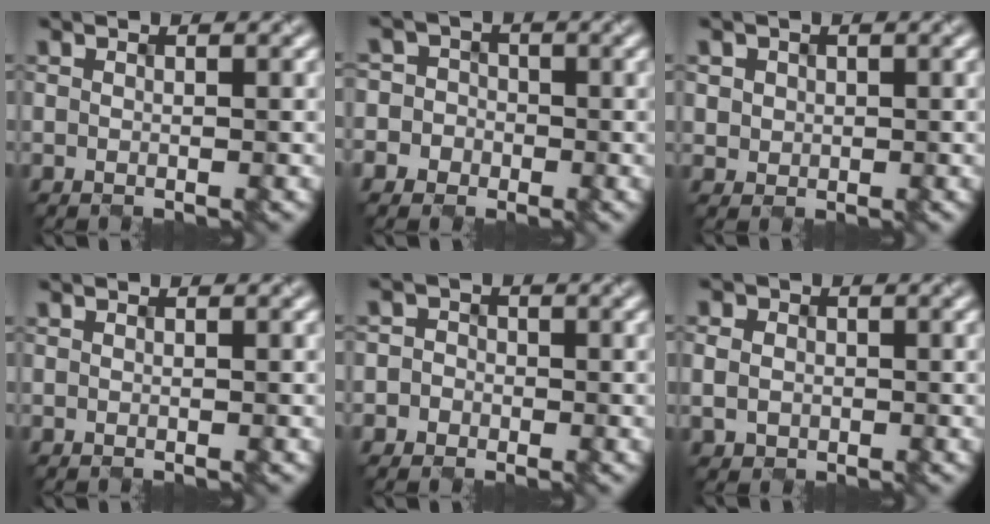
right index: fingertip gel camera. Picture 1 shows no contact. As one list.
[{"total": 3.2, "force": [-1.2, 3.0, -0.3], "torque": [0.034, 0.021, -0.043]}, {"total": 1.2, "force": [0.2, 1.1, -0.2], "torque": [-0.011, -0.002, 0.015]}, {"total": 0.0}, {"total": 2.0, "force": [-1.1, 1.6, -0.4], "torque": [0.021, 0.002, -0.026]}, {"total": 2.2, "force": [-0.5, 2.1, 0.6], "torque": [-0.018, 0.001, -0.004]}]